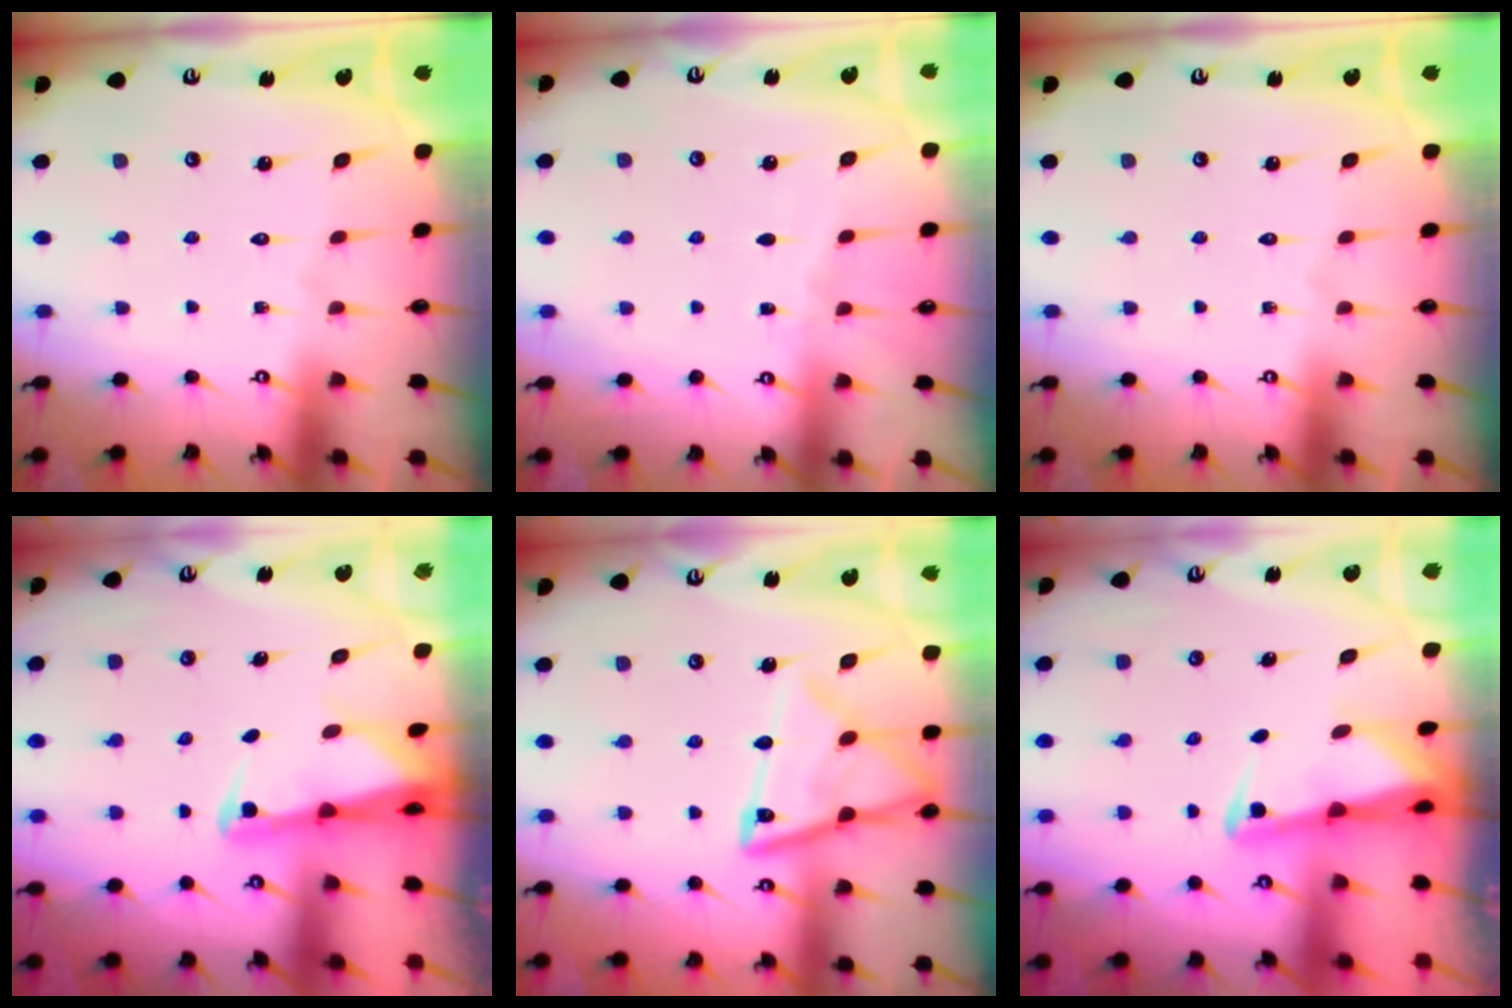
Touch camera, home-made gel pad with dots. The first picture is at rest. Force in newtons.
{"total": 2.7, "press": 2.7, "slide": 0.4}
{"total": 0.0}
{"total": 2.5, "press": 2.4, "slide": 0.5}
{"total": 15.5, "press": 15.5, "slide": 1.3}
{"total": 2.4, "press": 2.3, "slide": 0.4}